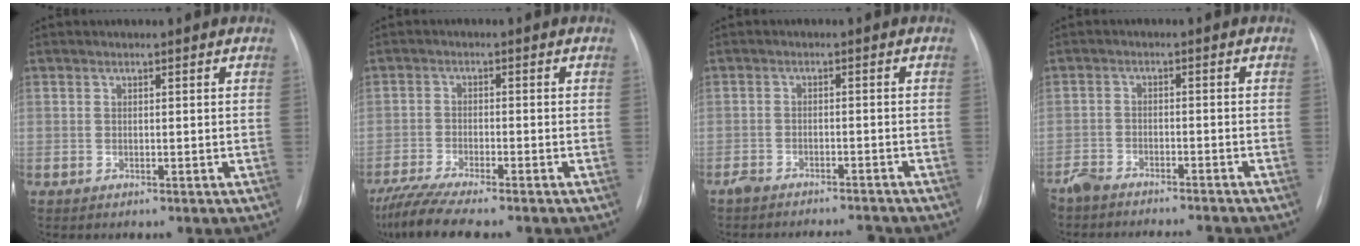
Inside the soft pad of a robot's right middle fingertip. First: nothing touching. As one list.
[{"total": 8.3, "force": [-7.1, 0.3, 4.4], "torque": [-0.079, -0.019, -0.118]}, {"total": 7.2, "force": [-6.8, 1.4, 1.9], "torque": [-0.020, 0.001, -0.096]}, {"total": 9.8, "force": [-9.1, 1.8, 3.0], "torque": [-0.039, 0.002, -0.132]}]